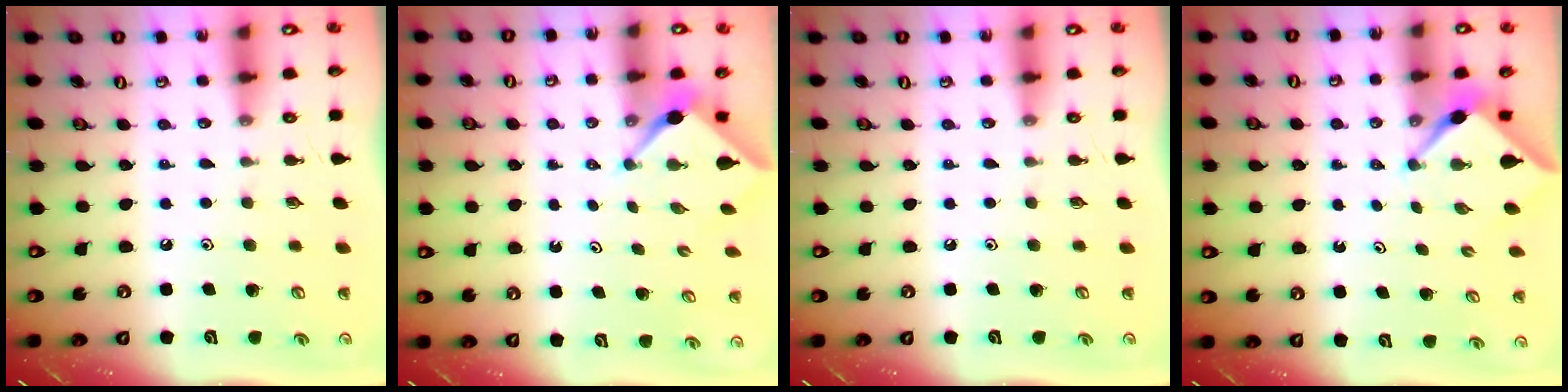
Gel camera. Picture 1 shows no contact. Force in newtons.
{"total": 2.4, "press": 2.3, "slide": 0.3}
{"total": 0.0}
{"total": 3.1, "press": 3.1, "slide": 0.4}